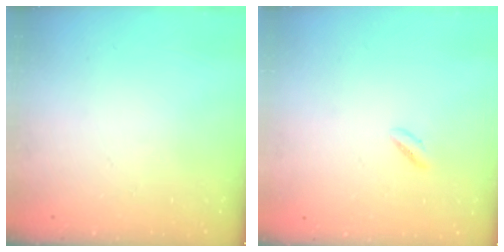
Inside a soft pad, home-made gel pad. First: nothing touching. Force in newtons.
{"total": 1.1, "press": 0.9, "slide": 0.5}